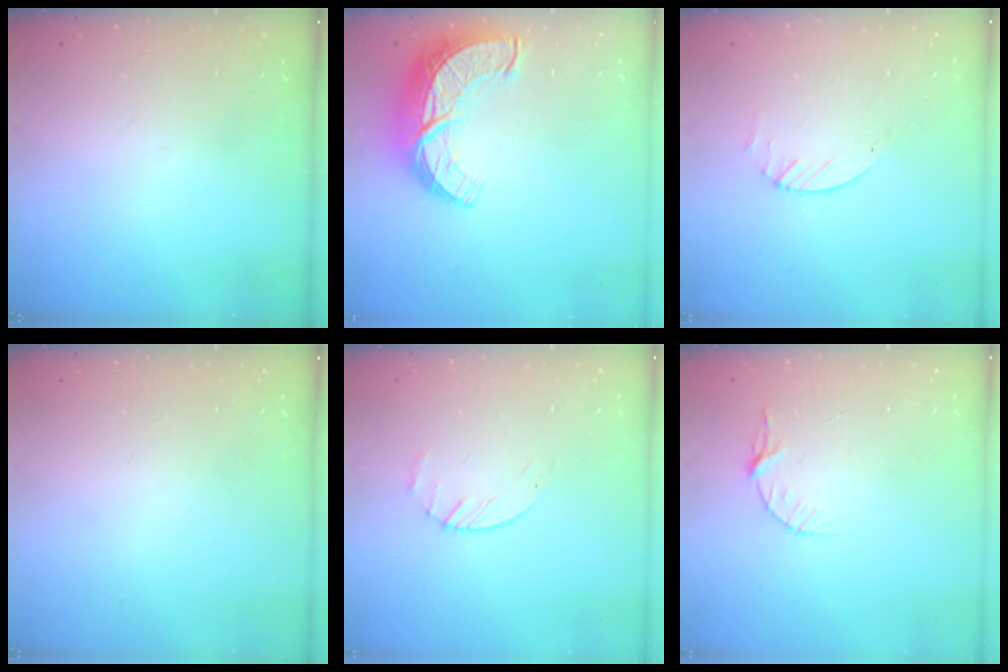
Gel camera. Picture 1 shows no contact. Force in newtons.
{"total": 12.6, "press": 12.6, "slide": 0.9}
{"total": 1.9, "press": 1.9, "slide": 0.3}
{"total": 0.0}
{"total": 2.2, "press": 2.2, "slide": 0.3}
{"total": 3.4, "press": 3.4, "slide": 0.4}